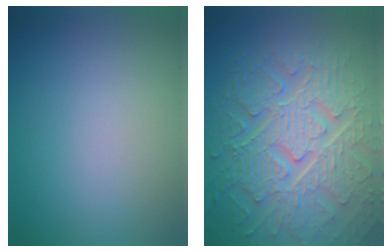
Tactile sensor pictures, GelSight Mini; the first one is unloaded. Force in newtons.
{"total": 9.4, "press": 6.9, "slide": 6.4}